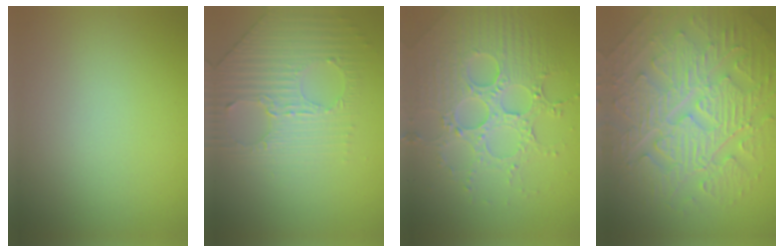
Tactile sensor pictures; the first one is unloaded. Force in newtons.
{"total": 4.0, "press": 3.5, "slide": 1.9}
{"total": 6.4, "press": 5.1, "slide": 3.8}
{"total": 9.9, "press": 6.6, "slide": 7.3}